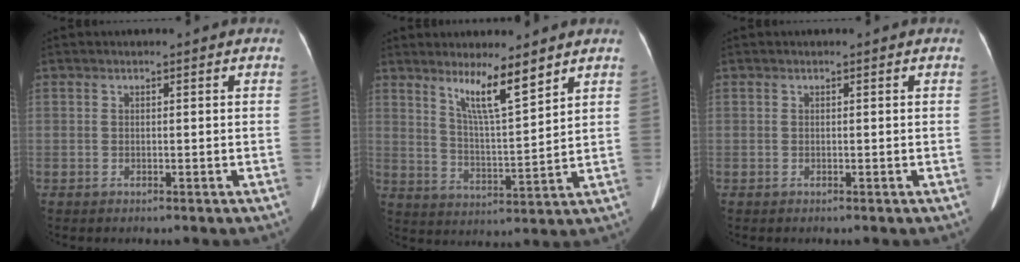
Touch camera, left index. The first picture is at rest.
{"total": 8.0, "force": [5.7, 0.2, 5.6], "torque": [-0.104, -0.013, 0.104]}
{"total": 0.0}